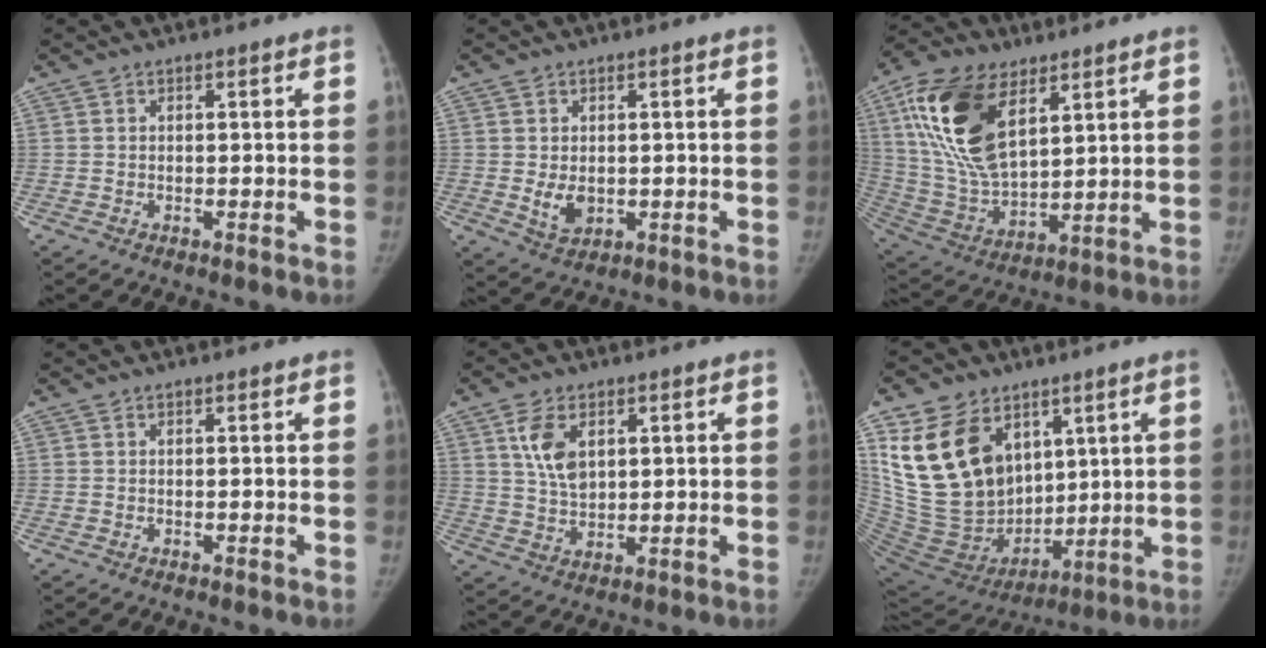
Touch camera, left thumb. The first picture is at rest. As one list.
[{"total": 4.7, "force": [-0.3, 3.4, 3.2], "torque": [-0.043, -0.005, 0.006]}, {"total": 20.5, "force": [8.5, 10.8, 15.2], "torque": [-0.282, -0.029, 0.166]}, {"total": 0.0}, {"total": 7.6, "force": [2.6, 4.7, 5.4], "torque": [-0.085, -0.010, 0.054]}, {"total": 22.7, "force": [9.1, 15.8, 13.5], "torque": [-0.233, -0.031, 0.190]}]